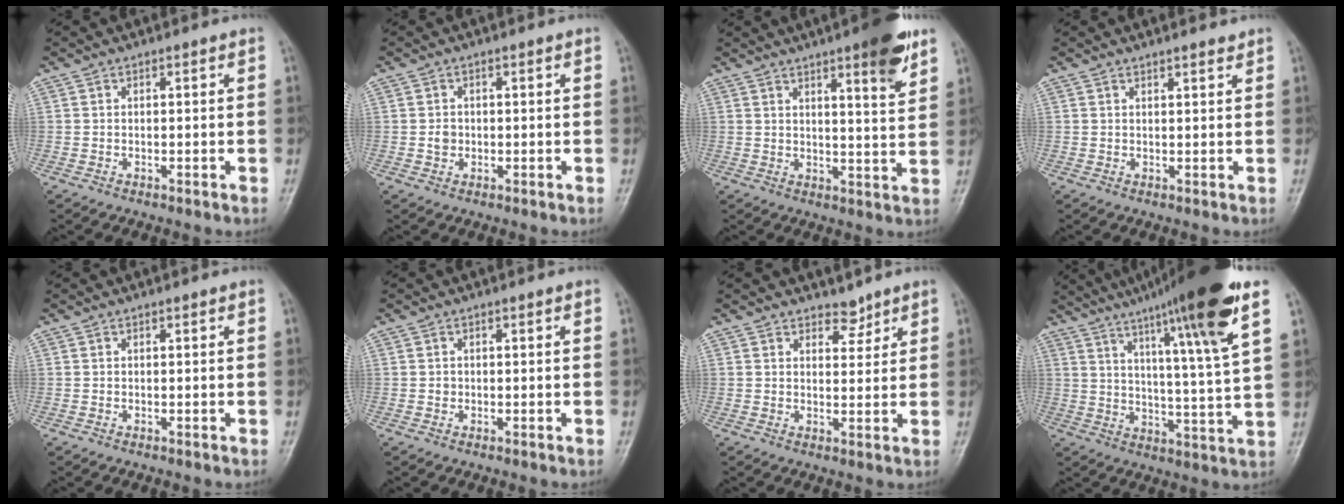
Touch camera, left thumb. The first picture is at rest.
{"total": 1.7, "force": [-0.1, 1.5, 0.8], "torque": [-0.006, 0.003, -0.001]}
{"total": 9.8, "force": [5.9, 1.6, 7.6], "torque": [-0.093, -0.032, 0.078]}
{"total": 1.7, "force": [1.5, 0.3, 0.8], "torque": [-0.010, -0.011, 0.023]}
{"total": 0.0}
{"total": 0.7, "force": [0.0, 0.7, 0.2], "torque": [0.001, 0.002, 0.000]}
{"total": 3.0, "force": [2.5, 1.5, 0.7], "torque": [0.011, -0.018, 0.036]}
{"total": 20.7, "force": [12.2, 0.8, 16.8], "torque": [-0.246, -0.038, 0.179]}